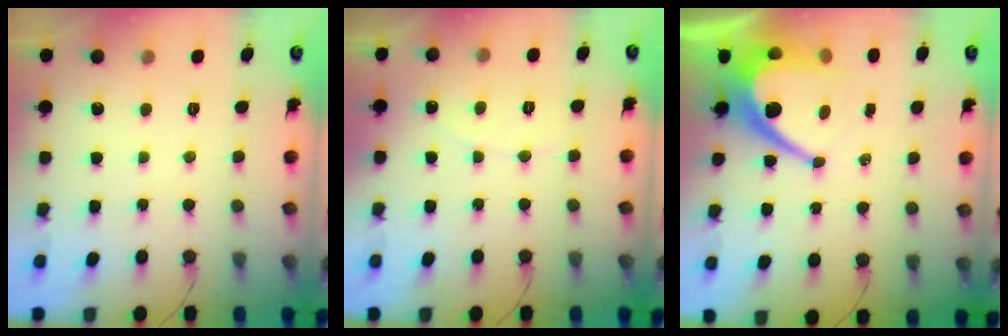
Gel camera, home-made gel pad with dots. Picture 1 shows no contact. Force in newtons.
{"total": 2.8, "press": 2.8, "slide": 0.2}
{"total": 12.9, "press": 12.8, "slide": 1.0}